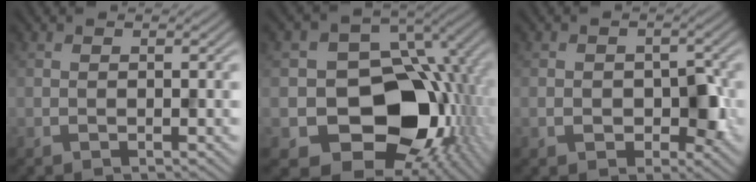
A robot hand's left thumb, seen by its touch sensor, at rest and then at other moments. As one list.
[{"total": 16.8, "force": [-3.2, 12.9, 10.3], "torque": [-0.162, -0.030, -0.047]}, {"total": 3.9, "force": [-0.8, 2.9, 2.5], "torque": [-0.042, -0.010, -0.012]}]